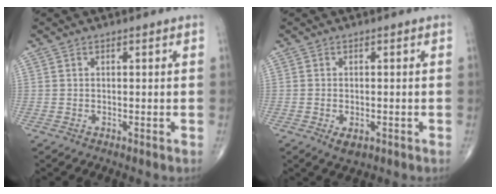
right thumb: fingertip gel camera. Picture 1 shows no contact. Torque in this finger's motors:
{"motor_torque": [-0.31, 0.12, -0.09, -0.11, 0.06]}